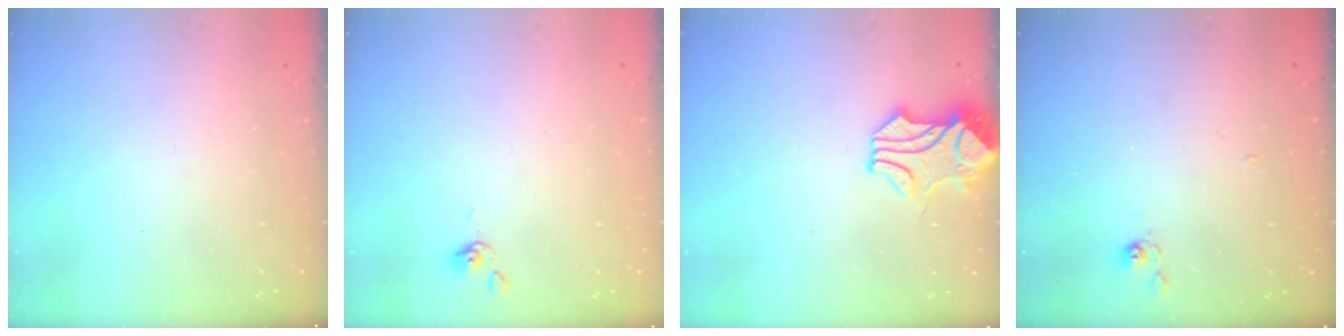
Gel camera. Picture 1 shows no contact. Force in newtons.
{"total": 0.9, "press": 0.8, "slide": 0.2}
{"total": 1.5, "press": 1.5, "slide": 0.2}
{"total": 3.7, "press": 3.7, "slide": 0.5}